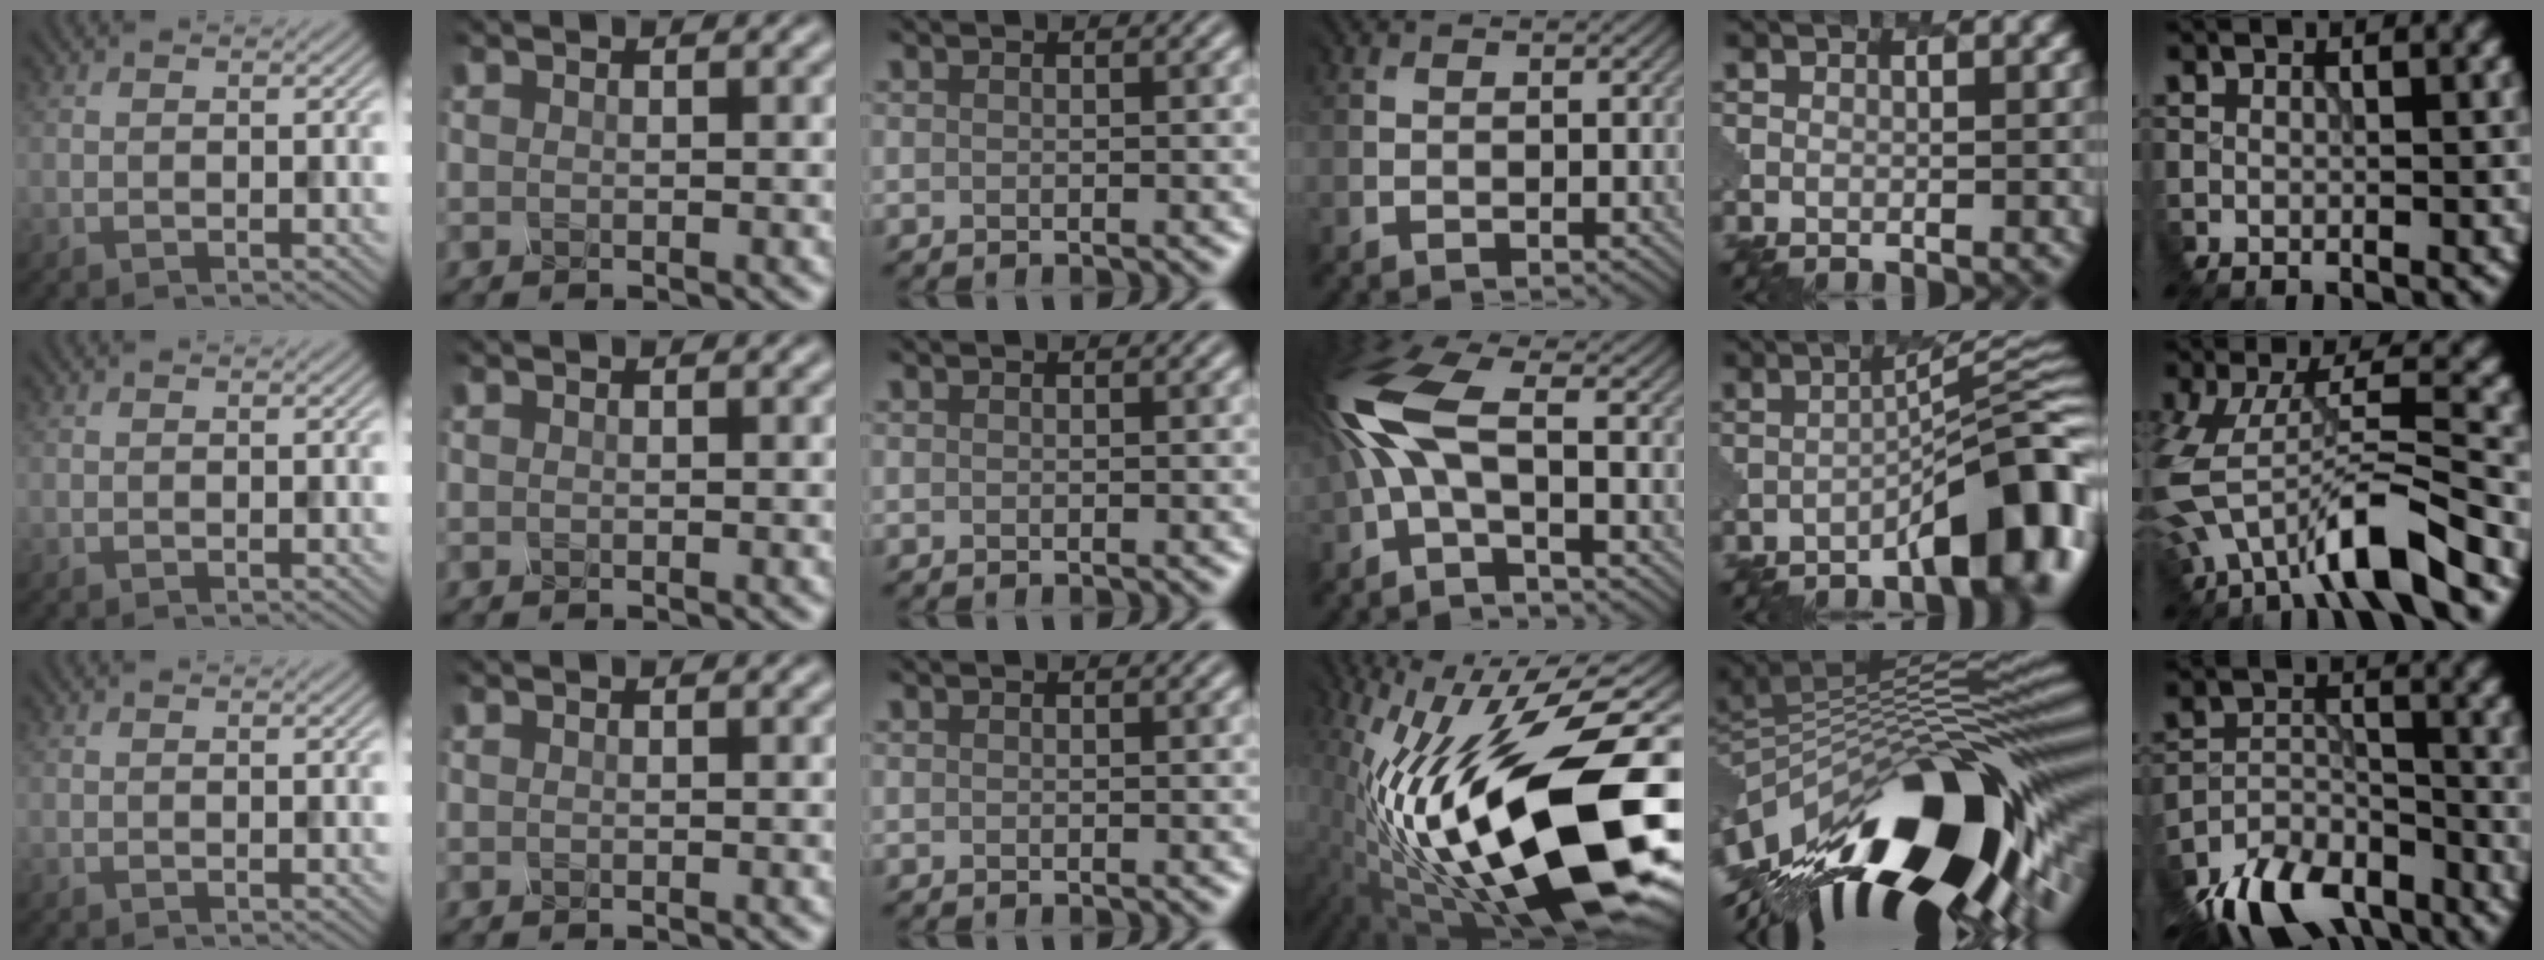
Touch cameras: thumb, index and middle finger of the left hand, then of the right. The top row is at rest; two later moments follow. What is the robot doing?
{"motion": "disassemble", "object": "battery cover"}